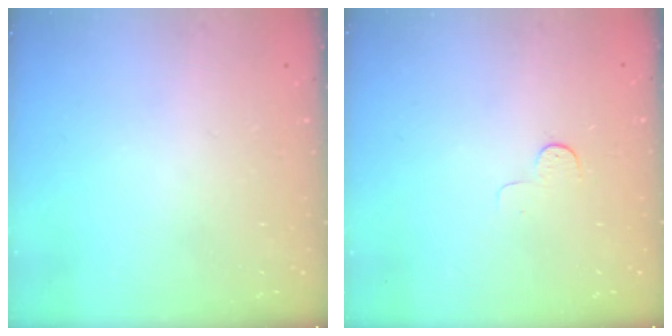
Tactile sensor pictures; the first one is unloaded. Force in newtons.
{"total": 3.0, "press": 3.0, "slide": 0.3}